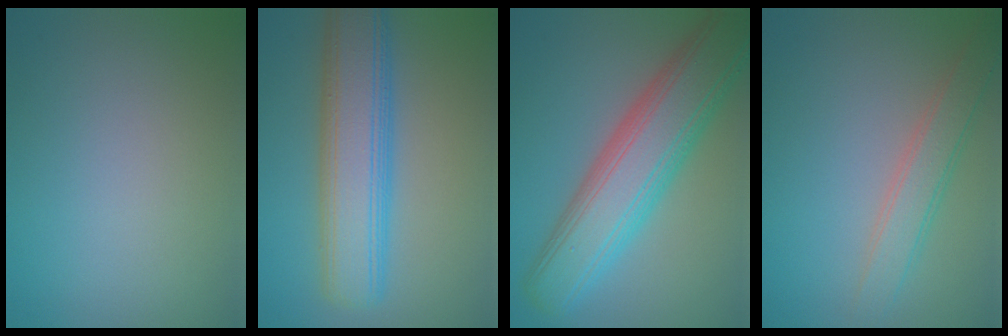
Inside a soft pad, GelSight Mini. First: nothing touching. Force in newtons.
{"total": 8.2, "press": 8.2, "slide": 0.2}
{"total": 9.8, "press": 9.7, "slide": 0.5}
{"total": 3.2, "press": 3.2, "slide": 0.1}